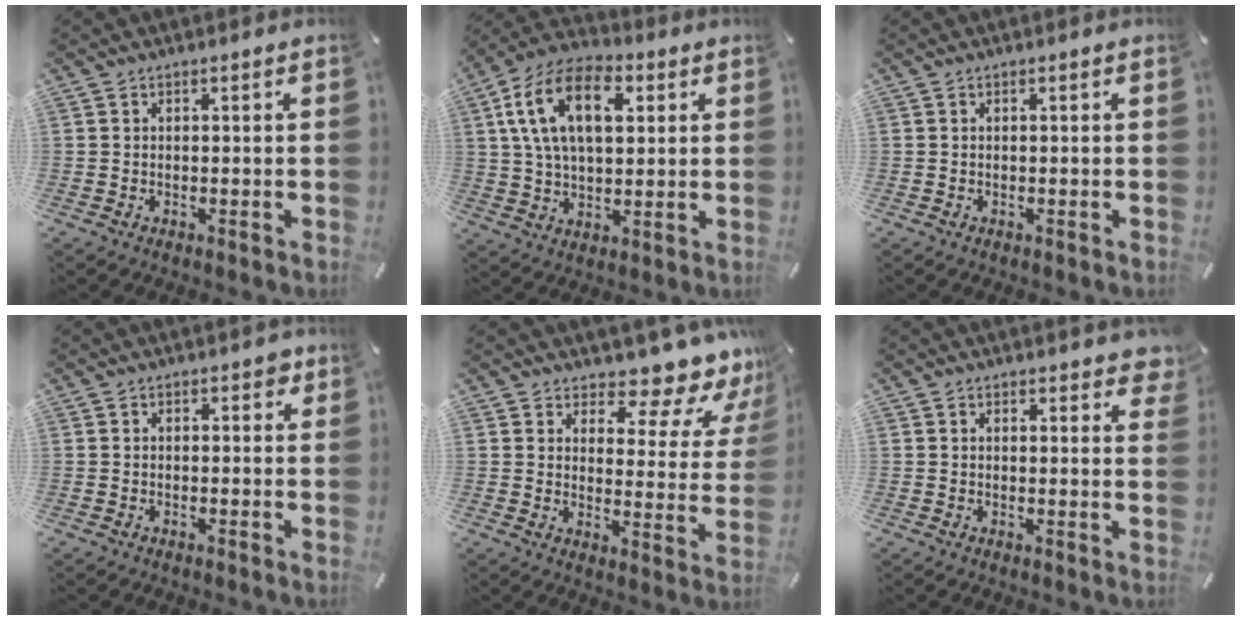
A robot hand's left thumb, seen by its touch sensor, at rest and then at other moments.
{"total": 16.2, "force": [5.3, 9.7, 11.9], "torque": [-0.254, 0.007, 0.089]}
{"total": 0.0}
{"total": 1.6, "force": [0.6, 1.1, 1.0], "torque": [-0.006, 0.001, 0.005]}
{"total": 11.0, "force": [9.4, 3.4, 4.5], "torque": [-0.052, -0.090, 0.159]}
{"total": 2.9, "force": [2.3, 1.3, 1.1], "torque": [-0.004, -0.012, 0.037]}